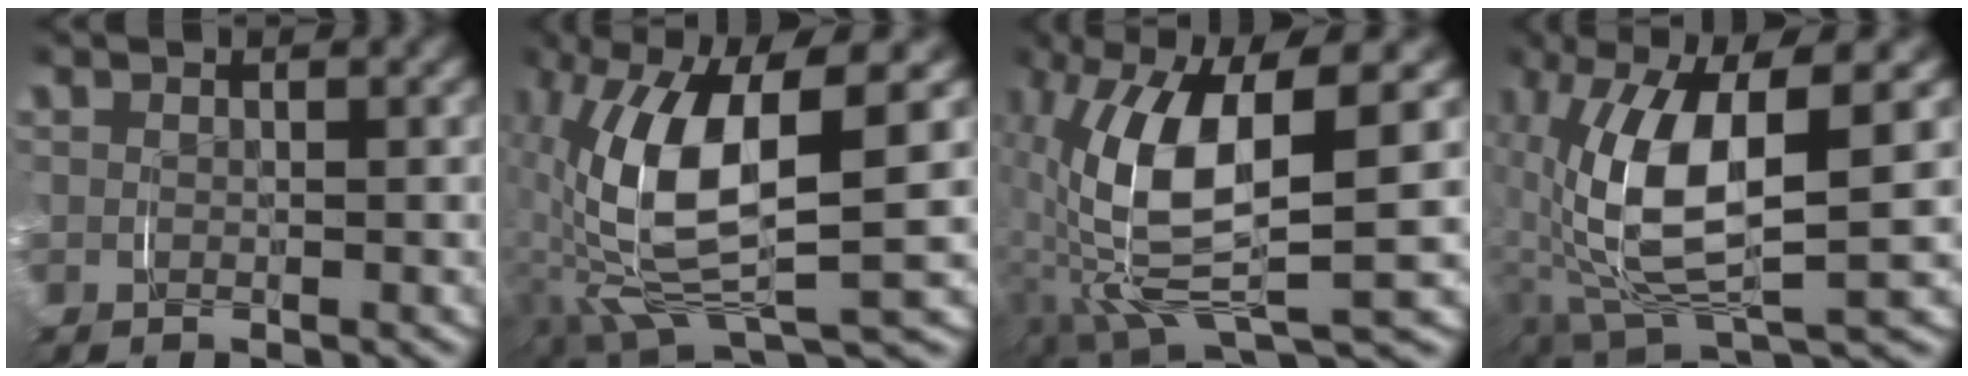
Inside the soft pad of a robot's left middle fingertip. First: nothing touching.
{"total": 12.1, "force": [0.0, 4.8, 11.1], "torque": [-0.217, -0.012, 0.012]}
{"total": 12.1, "force": [-0.2, 4.7, 11.1], "torque": [-0.218, -0.013, 0.013]}
{"total": 10.8, "force": [0.3, 4.5, 9.8], "torque": [-0.203, -0.008, 0.017]}